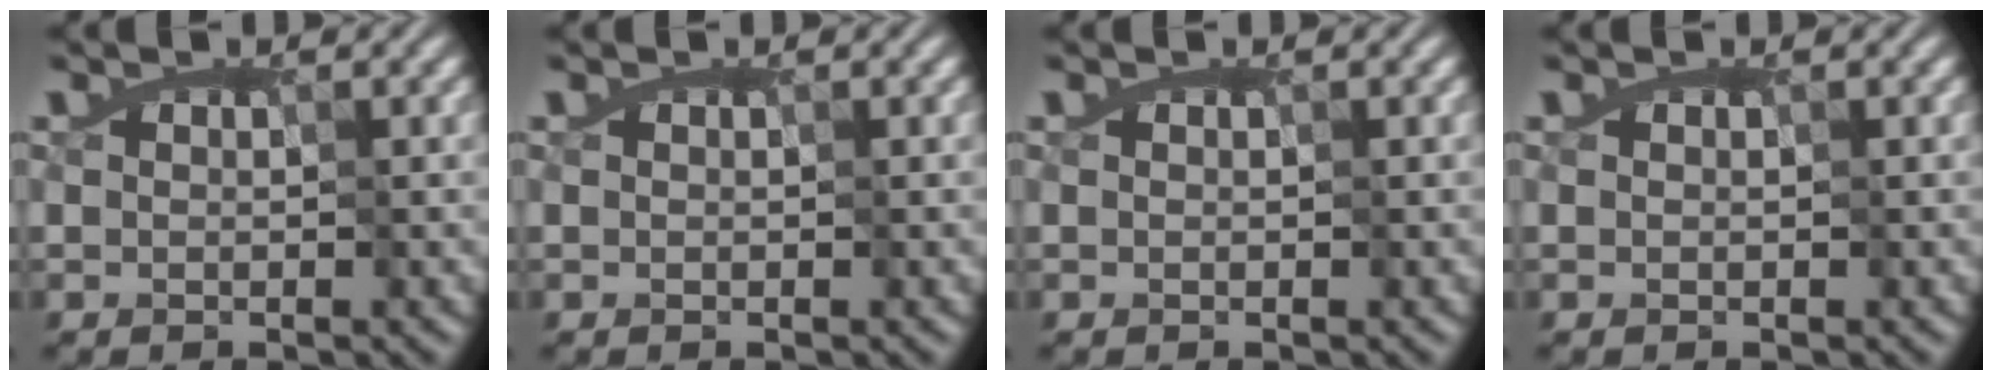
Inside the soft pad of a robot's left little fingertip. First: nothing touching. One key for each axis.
{"total": 0.0}
{"total": 0.0}
{"total": 0.0}